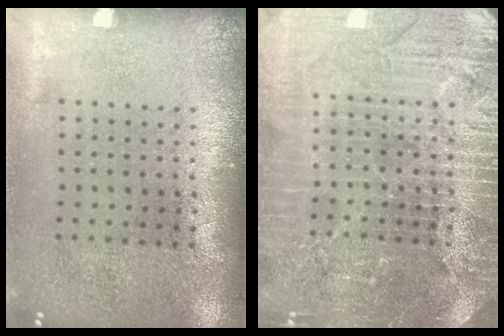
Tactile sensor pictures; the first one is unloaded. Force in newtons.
{"total": 4.5, "press": 4.2, "slide": 1.5}